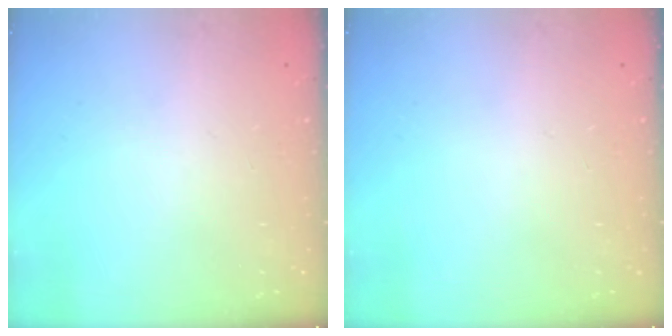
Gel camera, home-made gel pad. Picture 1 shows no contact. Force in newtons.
{"total": 0.0}